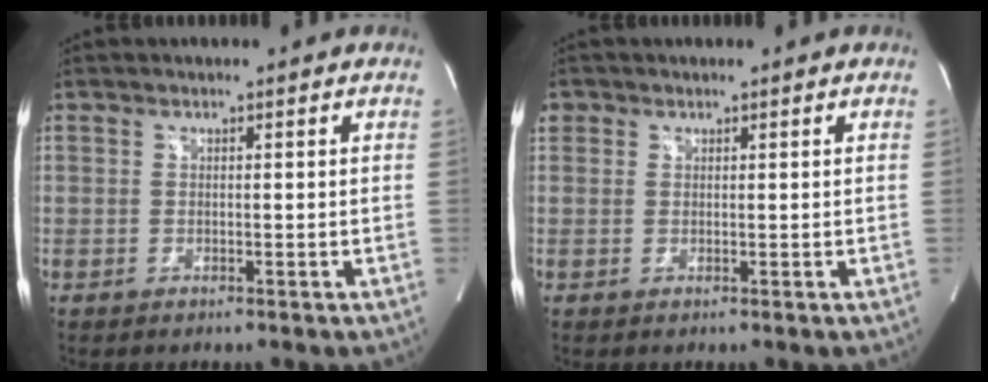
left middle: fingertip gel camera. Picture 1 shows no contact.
{"total": 1.5, "force": [0.7, 1.3, 0.2], "torque": [0.005, 0.010, 0.011]}